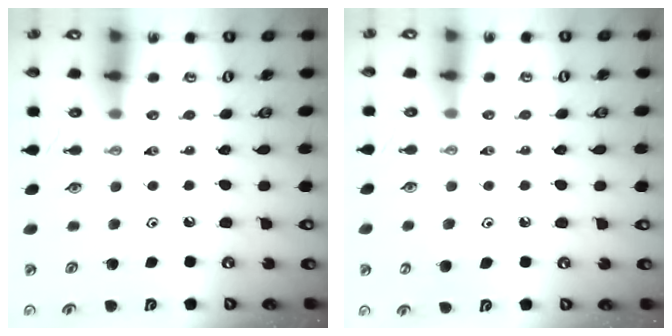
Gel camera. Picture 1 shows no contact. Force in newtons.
{"total": 4.4, "press": 4.4, "slide": 0.5}